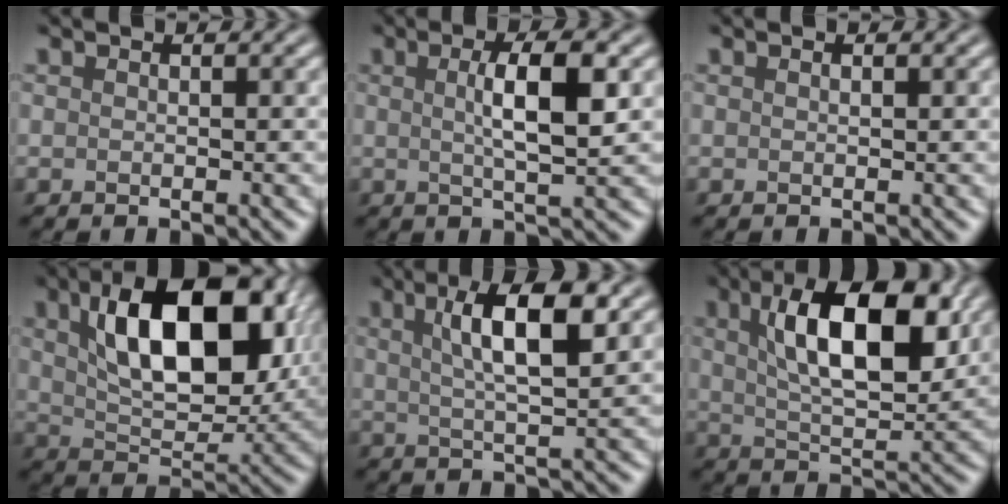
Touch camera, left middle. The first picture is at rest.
{"total": 4.6, "force": [0.3, 0.8, 4.5], "torque": [-0.075, 0.009, 0.012]}
{"total": 0.9, "force": [0.5, 0.4, 0.7], "torque": [0.000, 0.004, -0.007]}
{"total": 10.9, "force": [3.0, 5.7, 8.8], "torque": [-0.139, 0.009, 0.056]}
{"total": 6.3, "force": [1.8, 1.3, 5.9], "torque": [-0.093, 0.009, 0.036]}
{"total": 9.8, "force": [2.7, 3.9, 8.5], "torque": [-0.135, 0.012, 0.050]}